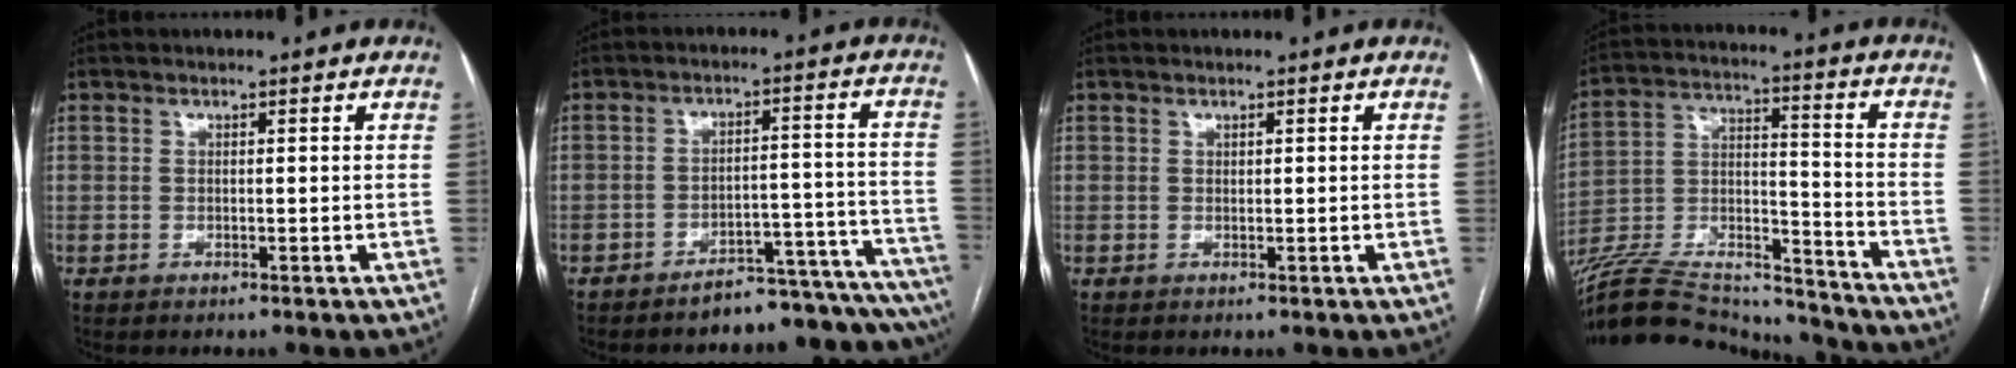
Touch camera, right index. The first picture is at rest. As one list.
[{"total": 15.5, "force": [-14.7, 3.1, 3.8], "torque": [0.010, 0.050, -0.184]}, {"total": 0.0}, {"total": 26.7, "force": [-24.7, 4.9, 8.8], "torque": [-0.190, 0.002, -0.391]}]